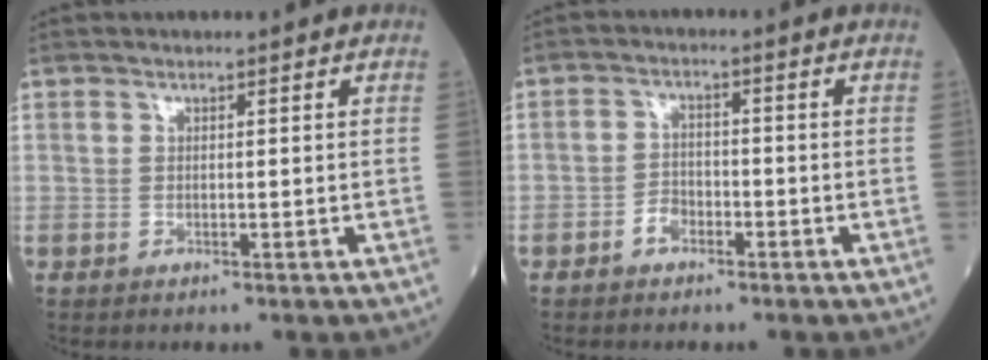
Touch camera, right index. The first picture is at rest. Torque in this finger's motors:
{"motor_torque": [0.02, -0.03, -0.13, -0.14]}